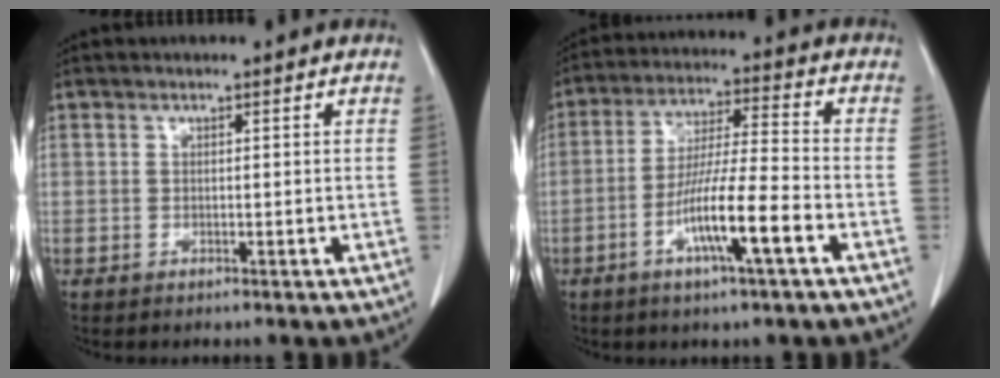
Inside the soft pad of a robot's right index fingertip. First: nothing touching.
{"total": 11.1, "force": [-4.6, 0.2, 10.1], "torque": [-0.189, -0.006, -0.086]}